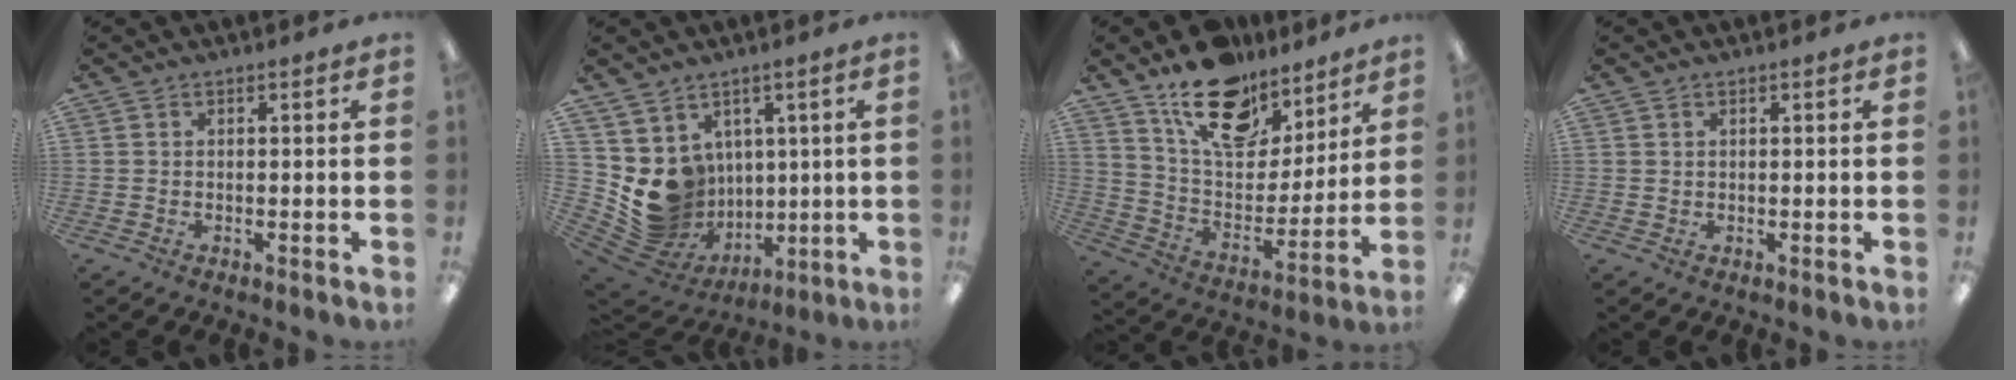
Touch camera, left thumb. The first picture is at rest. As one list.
[{"total": 11.2, "force": [0.7, 10.6, 3.4], "torque": [-0.089, -0.032, 0.031]}, {"total": 19.1, "force": [13.6, 10.2, 8.6], "torque": [-0.144, -0.082, 0.244]}, {"total": 0.8, "force": [0.6, 0.5, 0.2], "torque": [-0.004, 0.001, 0.012]}]